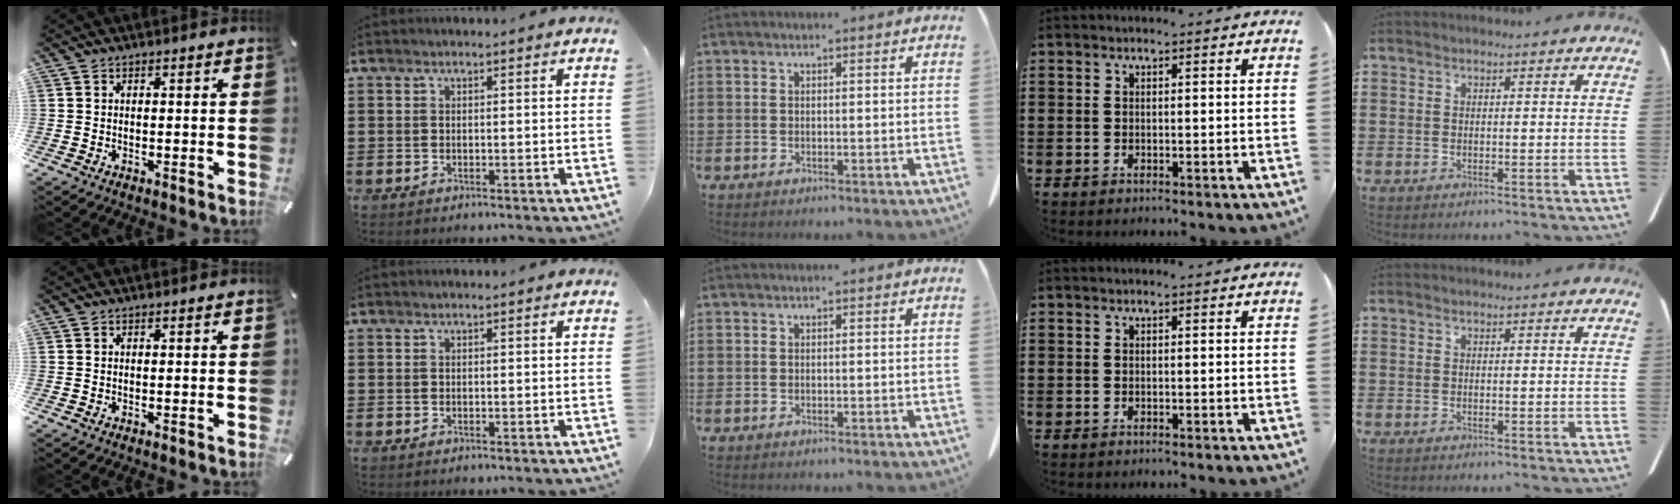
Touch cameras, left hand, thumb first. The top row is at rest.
{}